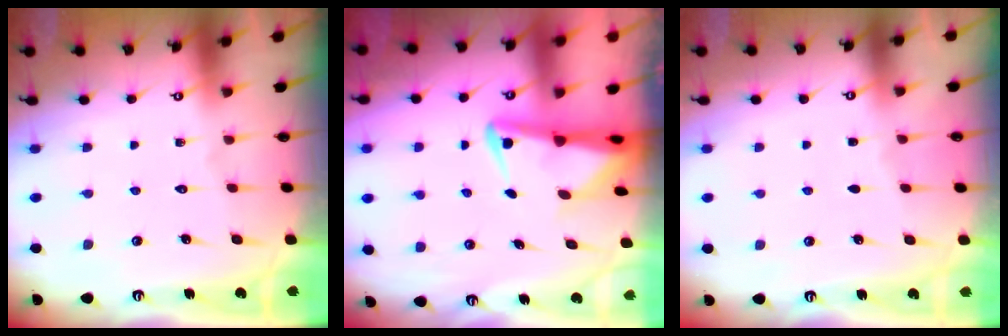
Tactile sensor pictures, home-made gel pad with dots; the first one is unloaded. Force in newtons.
{"total": 3.7, "press": 3.6, "slide": 0.9}
{"total": 2.3, "press": 2.3, "slide": 0.3}